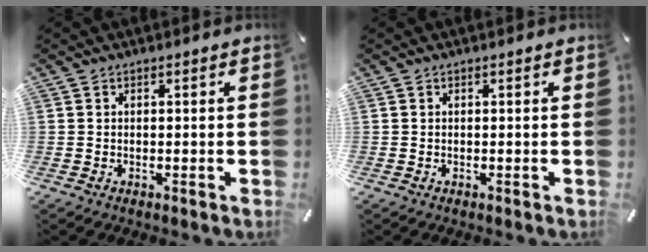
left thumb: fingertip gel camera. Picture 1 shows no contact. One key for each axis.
{"total": 0.0}